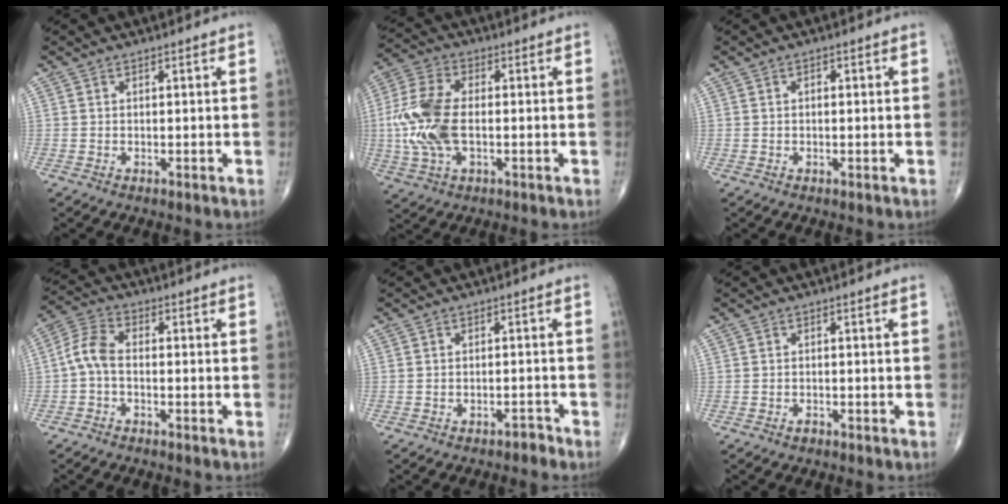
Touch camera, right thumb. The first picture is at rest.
{"total": 13.0, "force": [-1.0, 7.0, 10.9], "torque": [-0.250, 0.010, -0.022]}
{"total": 0.9, "force": [0.1, 0.4, 0.7], "torque": [-0.012, 0.002, 0.000]}
{"total": 5.5, "force": [-1.1, 2.9, 4.5], "torque": [-0.099, 0.020, -0.034]}
{"total": 1.5, "force": [-1.3, 0.6, 0.3], "torque": [-0.003, 0.011, -0.019]}
{"total": 0.9, "force": [-0.6, 0.5, 0.4], "torque": [-0.006, 0.004, -0.011]}